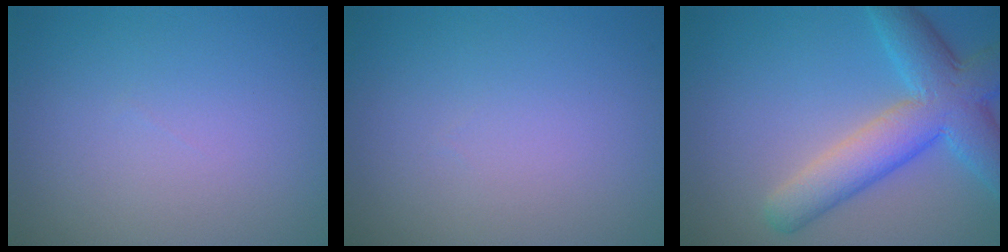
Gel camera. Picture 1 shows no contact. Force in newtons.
{"total": 0.0}
{"total": 7.7, "press": 7.7, "slide": 0.3}